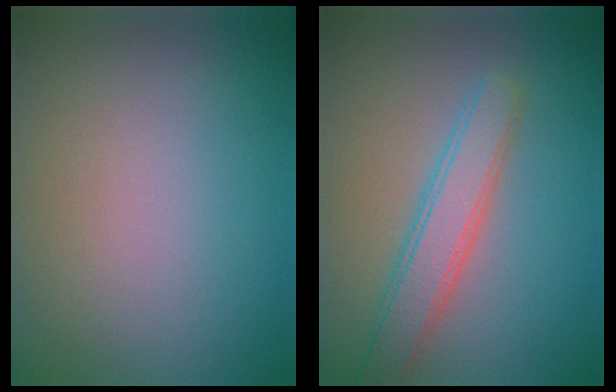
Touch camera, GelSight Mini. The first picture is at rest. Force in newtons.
{"total": 3.9, "press": 3.9, "slide": 0.2}